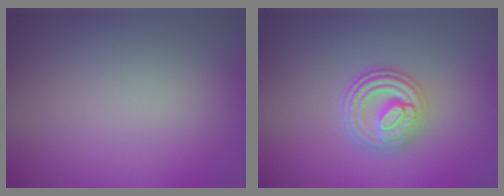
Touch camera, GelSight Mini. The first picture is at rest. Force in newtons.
{"total": 4.6, "press": 3.7, "slide": 2.7}